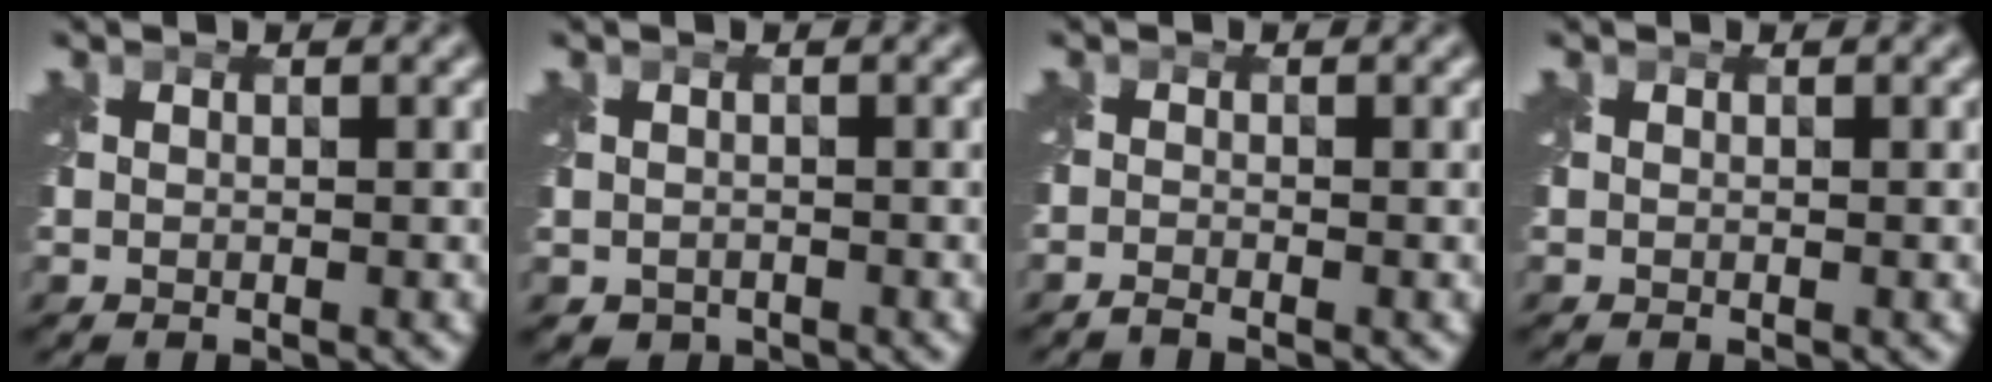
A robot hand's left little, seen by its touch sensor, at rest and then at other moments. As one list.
[{"total": 1.2, "force": [-0.7, 1.0, 0.3], "torque": [-0.007, -0.012, -0.012]}, {"total": 0.9, "force": [-0.8, 0.0, 0.3], "torque": [-0.005, -0.005, -0.023]}, {"total": 0.0}]